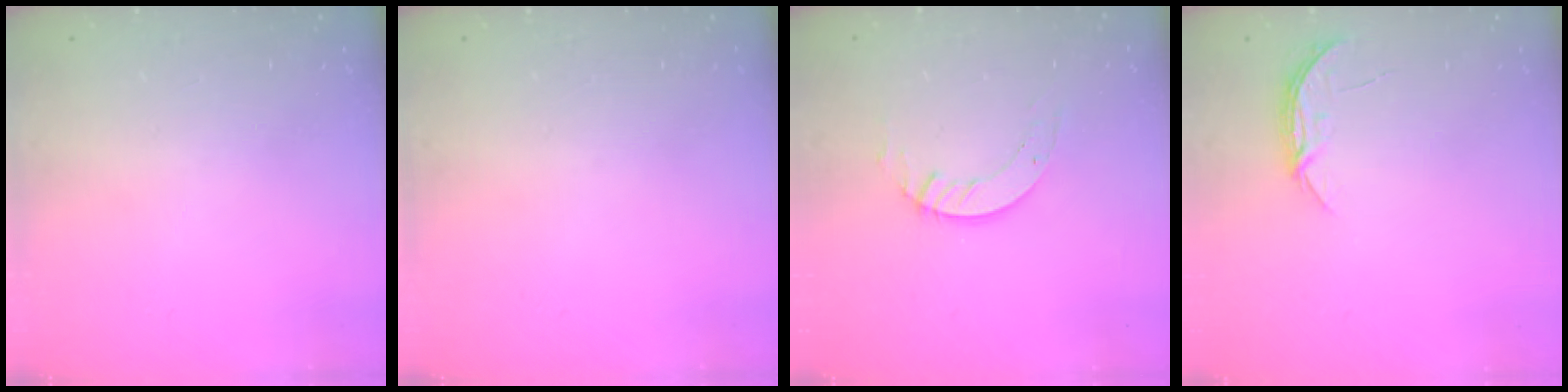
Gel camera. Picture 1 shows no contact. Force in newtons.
{"total": 0.0}
{"total": 3.4, "press": 3.4, "slide": 0.1}
{"total": 4.0, "press": 4.0, "slide": 0.5}